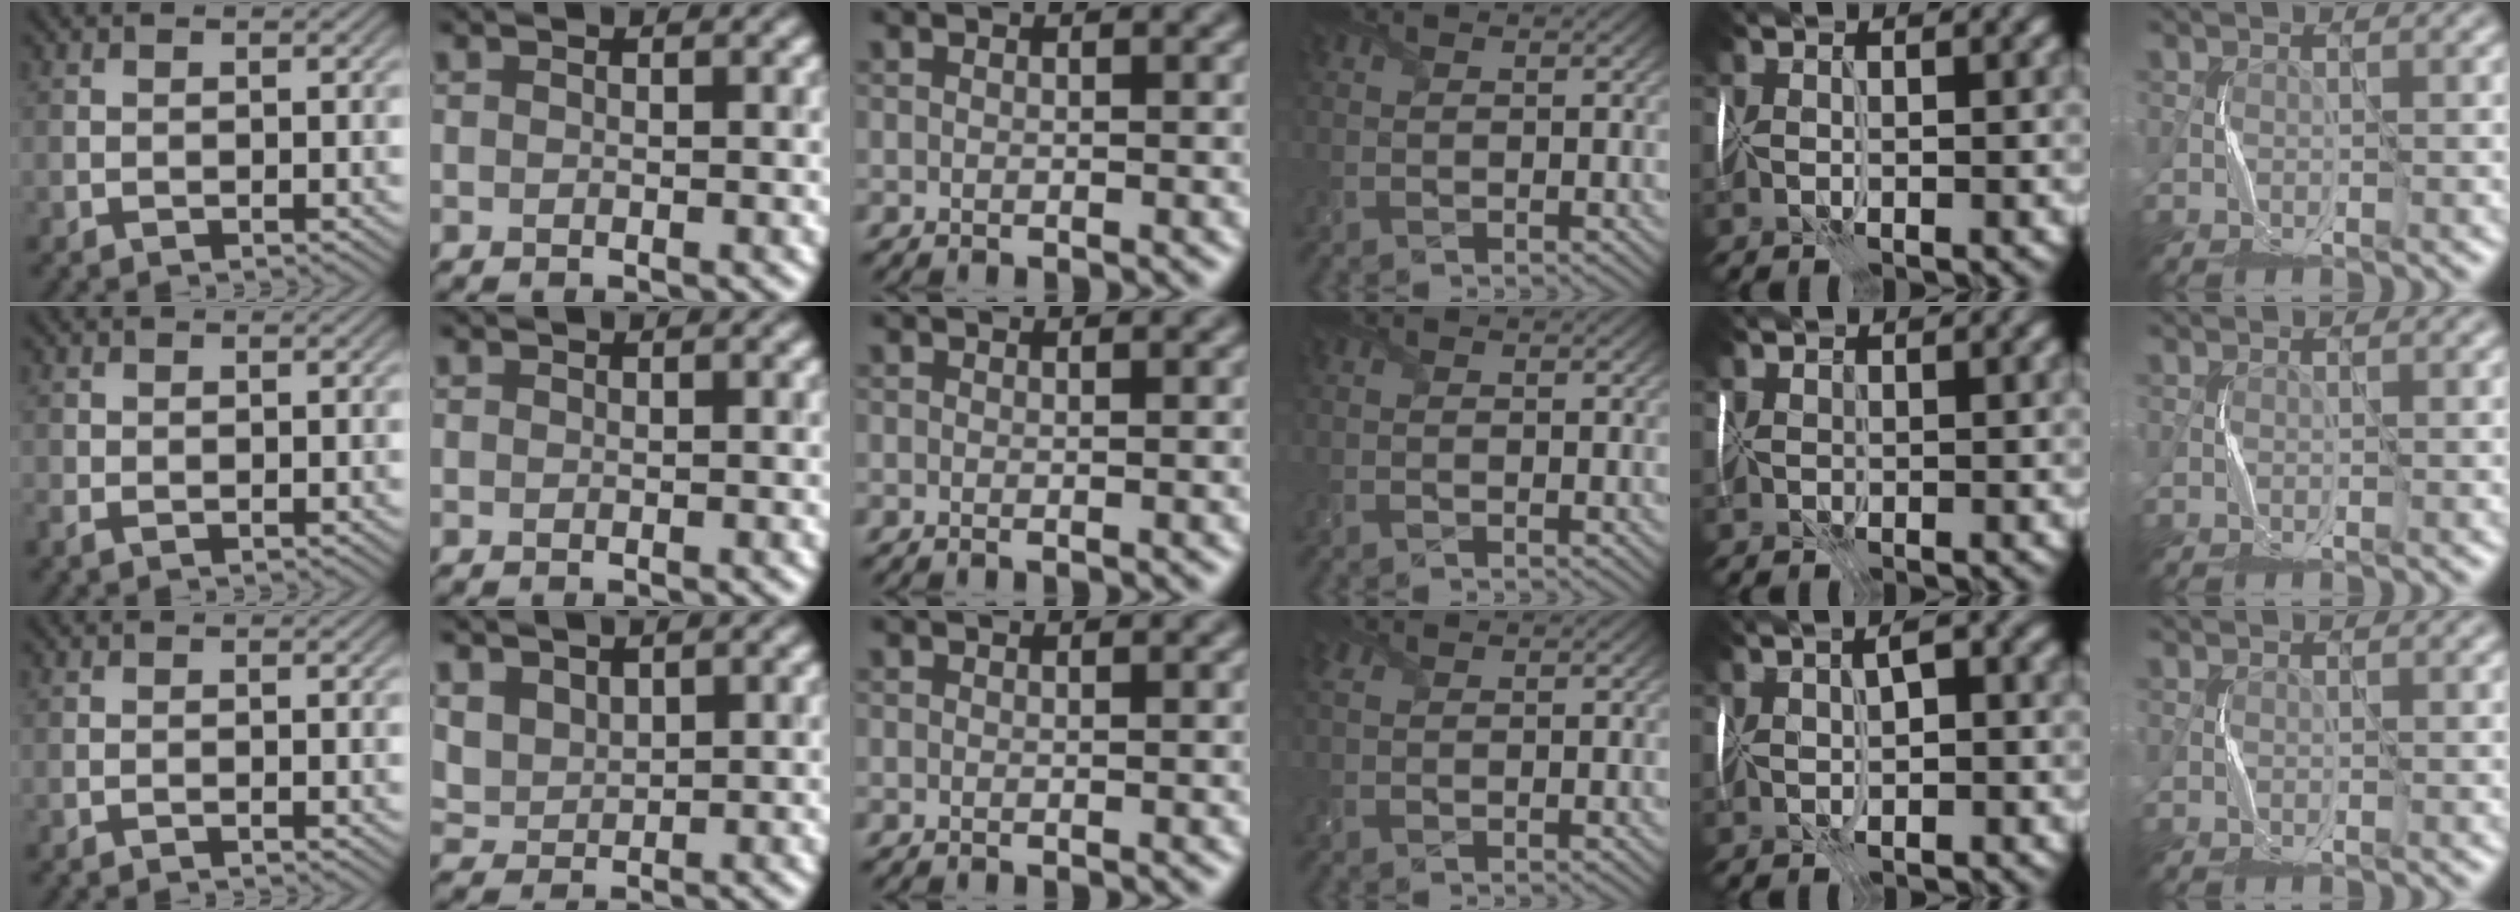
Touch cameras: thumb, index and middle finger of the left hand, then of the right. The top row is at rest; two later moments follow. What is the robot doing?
{"motion": "wrap", "object": "cellophane"}